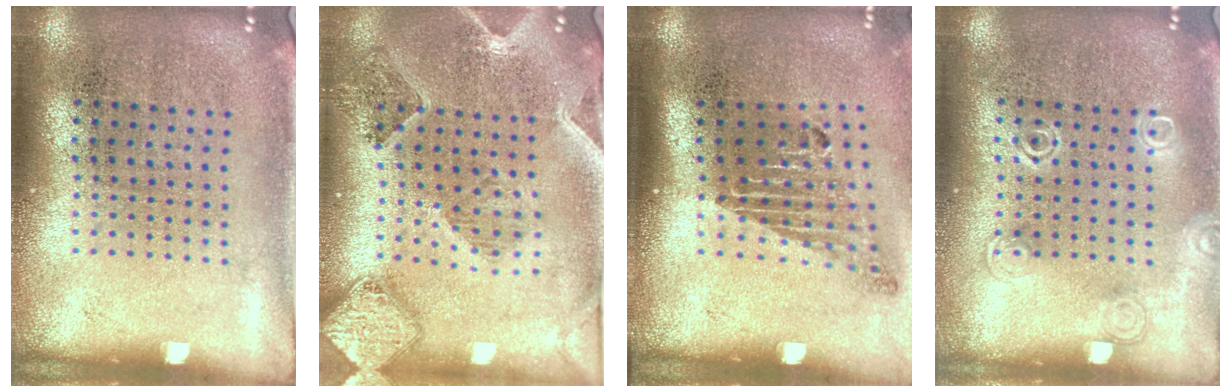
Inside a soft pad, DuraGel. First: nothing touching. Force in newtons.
{"total": 1.5, "press": 1.4, "slide": 0.4}
{"total": 1.8, "press": 1.2, "slide": 1.3}
{"total": 1.7, "press": 1.7, "slide": 0.3}